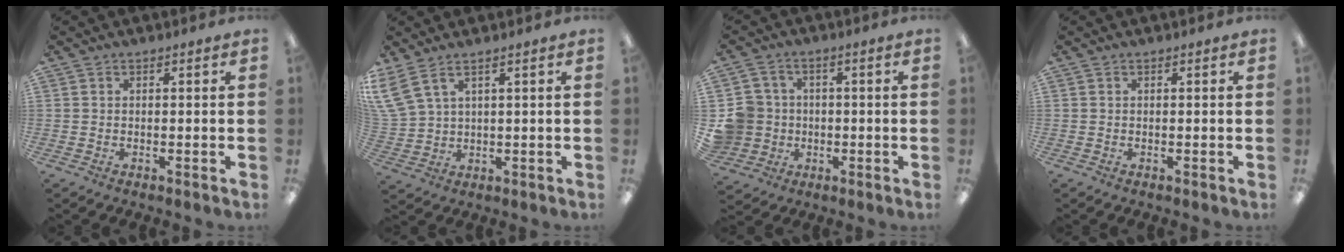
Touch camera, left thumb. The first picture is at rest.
{"total": 6.4, "force": [4.1, 2.8, 4.0], "torque": [-0.089, -0.013, 0.078]}
{"total": 8.4, "force": [-0.5, 8.2, 1.8], "torque": [-0.063, 0.020, 0.000]}
{"total": 0.0}